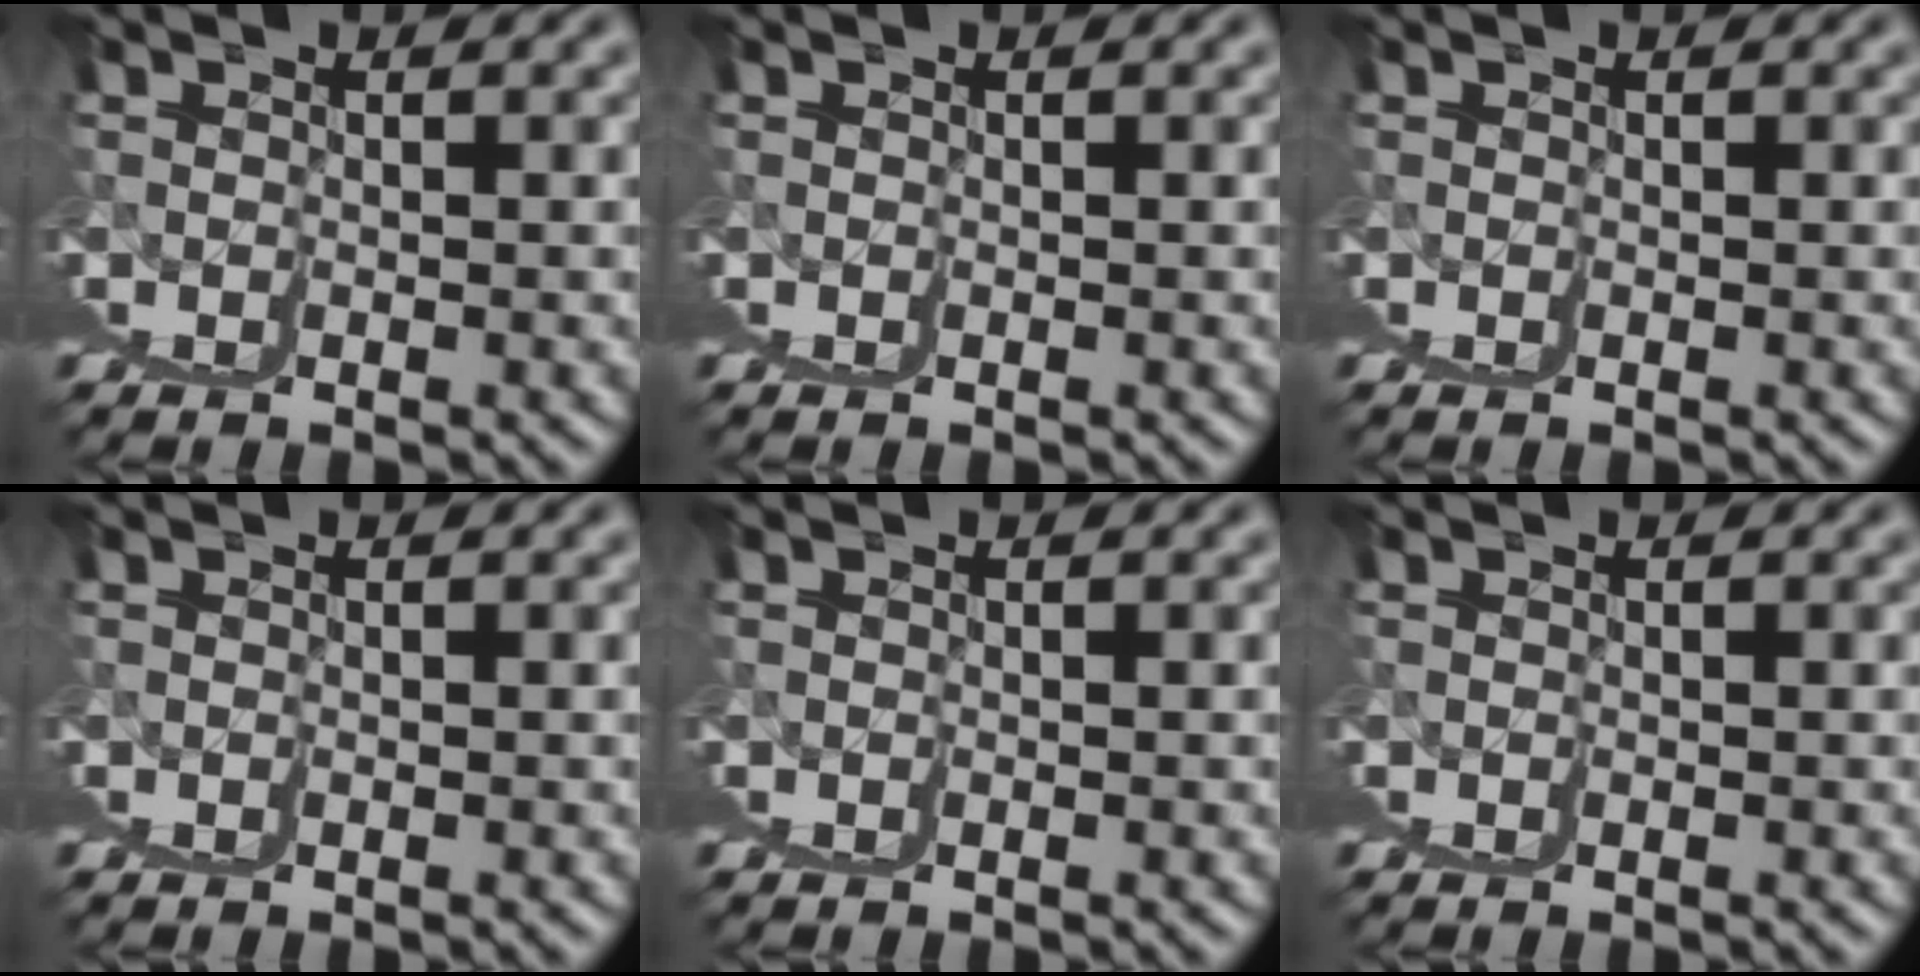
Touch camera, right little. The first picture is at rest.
{"total": 0.0}
{"total": 0.0}
{"total": 0.0}
{"total": 0.0}
{"total": 0.0}